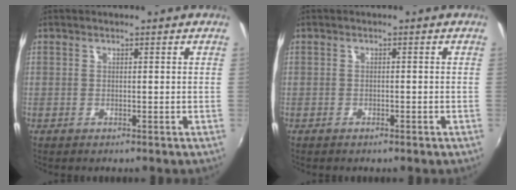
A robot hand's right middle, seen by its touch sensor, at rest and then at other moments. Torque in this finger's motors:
{"motor_torque": [-0.42, -0.05, 0.00, 0.00]}